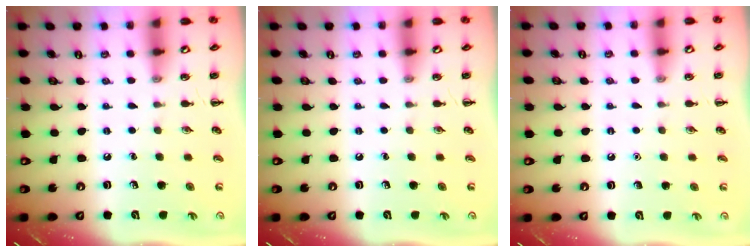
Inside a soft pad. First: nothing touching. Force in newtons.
{"total": 0.0}
{"total": 1.6, "press": 1.6, "slide": 0.1}